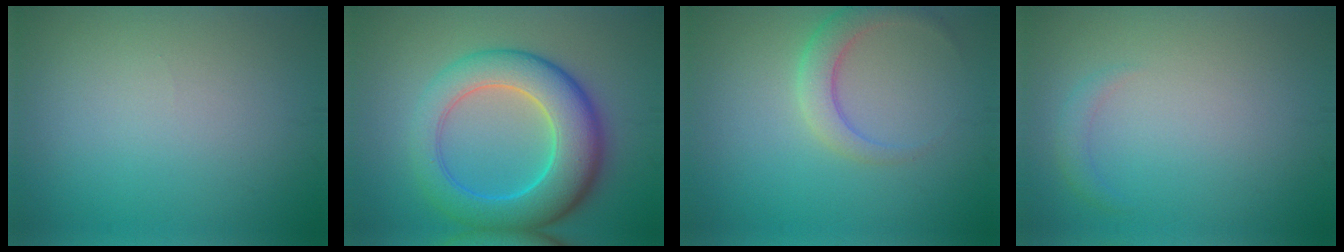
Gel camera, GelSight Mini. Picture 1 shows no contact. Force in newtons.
{"total": 8.9, "press": 8.9, "slide": 0.3}
{"total": 2.9, "press": 2.9, "slide": 0.1}
{"total": 1.0, "press": 1.0, "slide": 0.1}